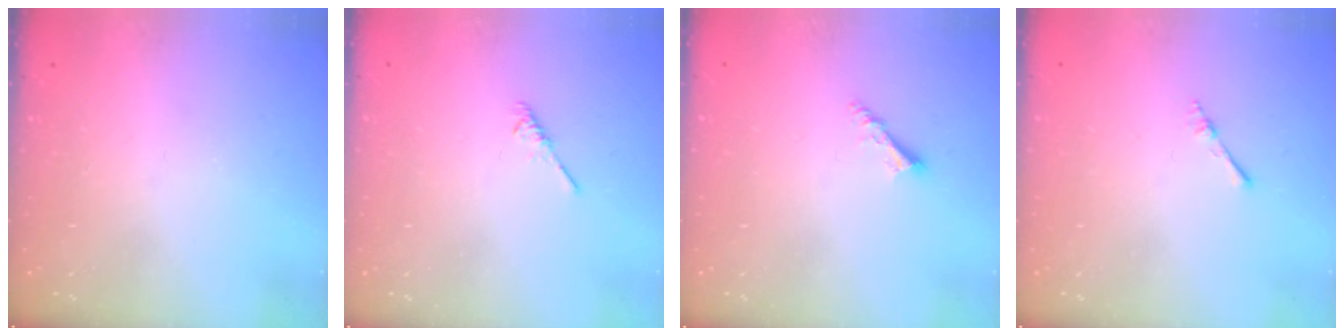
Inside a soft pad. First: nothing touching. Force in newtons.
{"total": 1.9, "press": 1.8, "slide": 0.5}
{"total": 3.9, "press": 3.9, "slide": 0.3}
{"total": 2.2, "press": 2.2, "slide": 0.3}